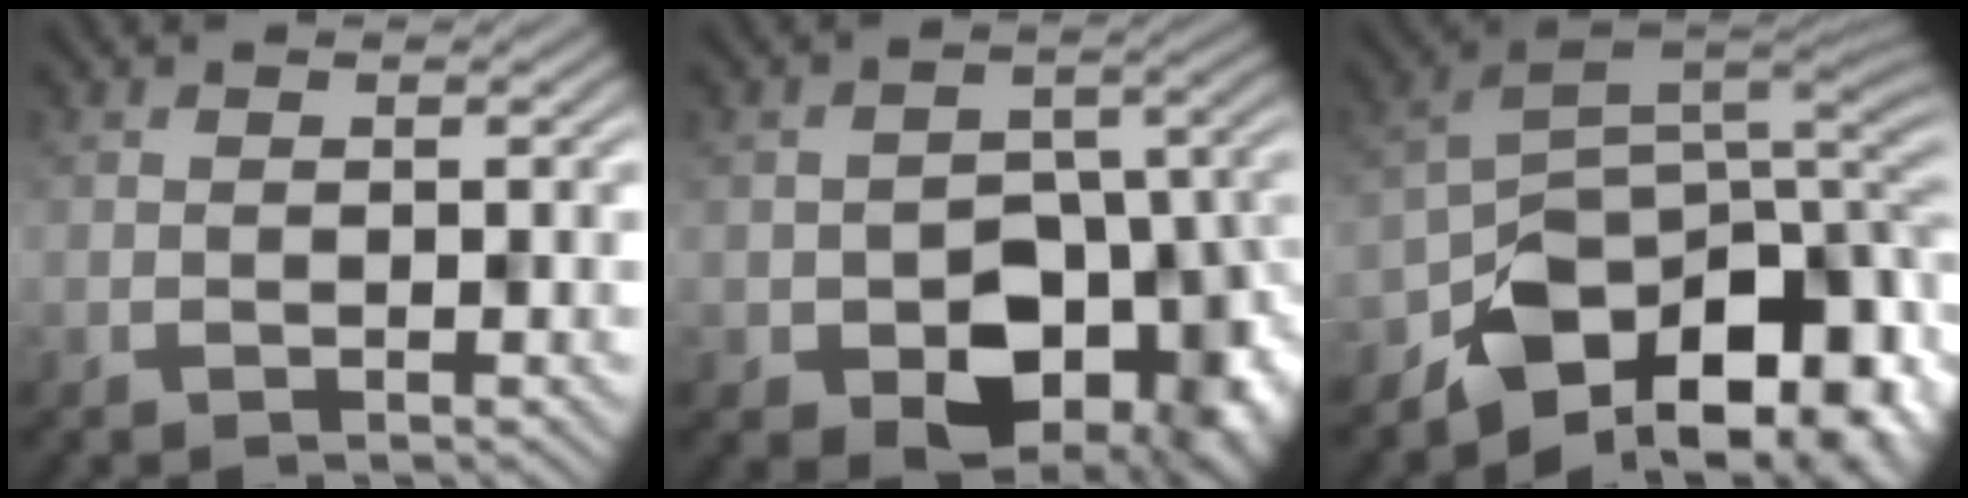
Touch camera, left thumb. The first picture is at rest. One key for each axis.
{"total": 11.9, "fx": -4.6, "fy": 8.4, "fz": 7.0, "tx": -0.089, "ty": -0.040, "tz": -0.063}
{"total": 9.9, "fx": -5.3, "fy": 6.8, "fz": 5.0, "tx": -0.068, "ty": -0.019, "tz": -0.094}